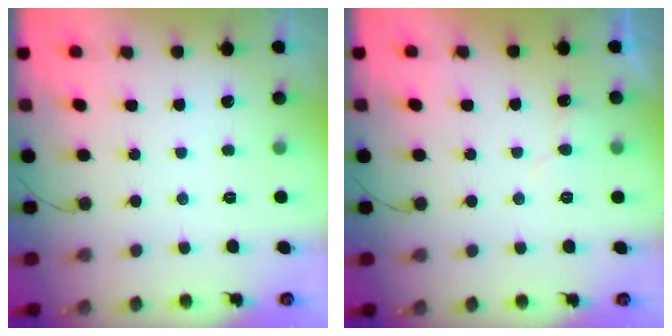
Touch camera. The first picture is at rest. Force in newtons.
{"total": 5.2, "press": 5.2, "slide": 0.4}